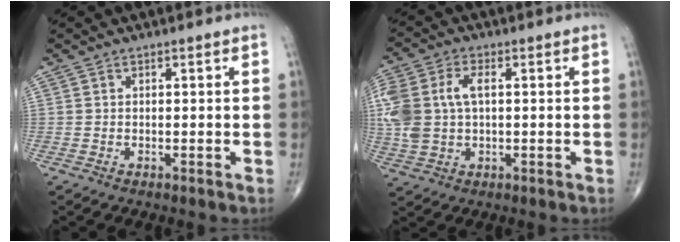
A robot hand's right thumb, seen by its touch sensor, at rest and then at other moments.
{"total": 12.5, "force": [1.5, 7.8, 9.7], "torque": [-0.243, 0.013, 0.031]}